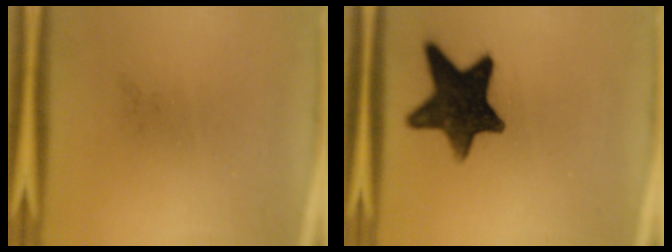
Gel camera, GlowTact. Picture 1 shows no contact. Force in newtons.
{"total": 13.9}